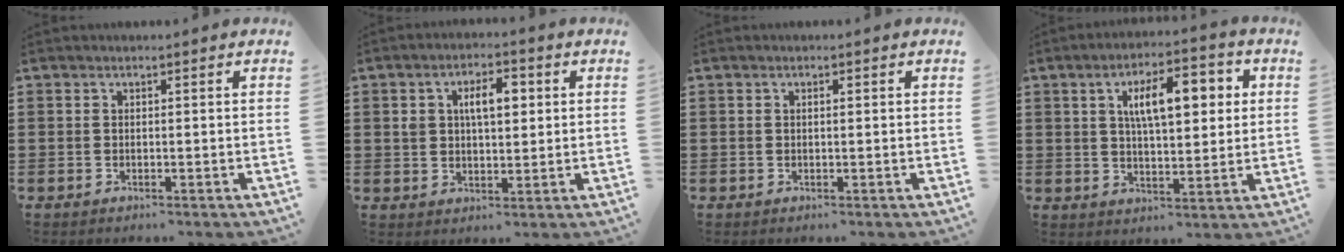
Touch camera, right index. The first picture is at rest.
{"total": 5.4, "force": [1.4, 3.0, 4.2], "torque": [-0.076, 0.010, 0.017]}
{"total": 0.6, "force": [0.1, 0.2, 0.6], "torque": [-0.012, 0.000, 0.002]}
{"total": 9.6, "force": [3.0, 3.7, 8.4], "torque": [-0.144, 0.004, 0.044]}